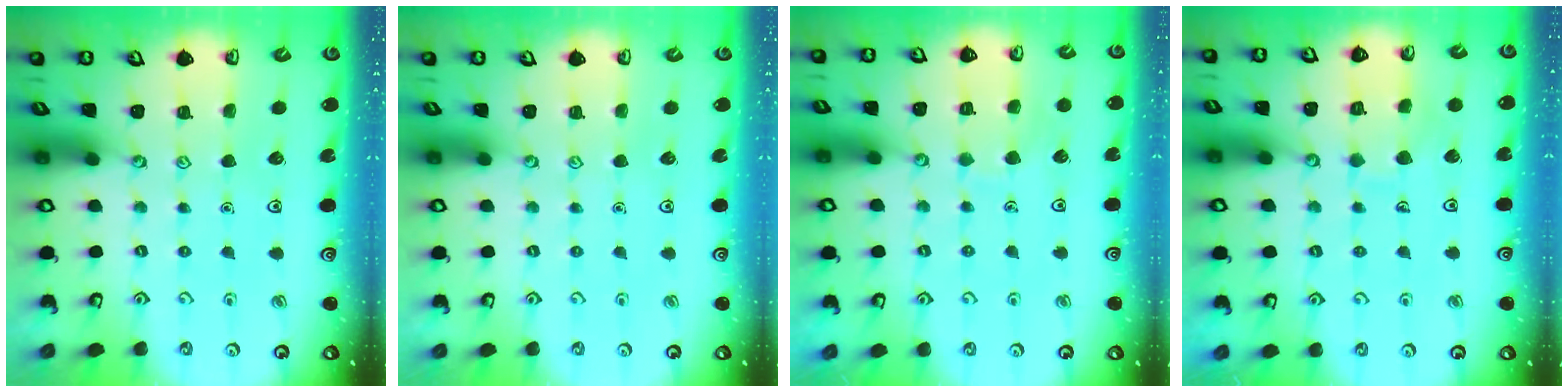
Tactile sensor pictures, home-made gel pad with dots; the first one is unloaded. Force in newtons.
{"total": 0.0}
{"total": 4.7, "press": 4.7, "slide": 0.4}
{"total": 6.9, "press": 6.9, "slide": 0.7}